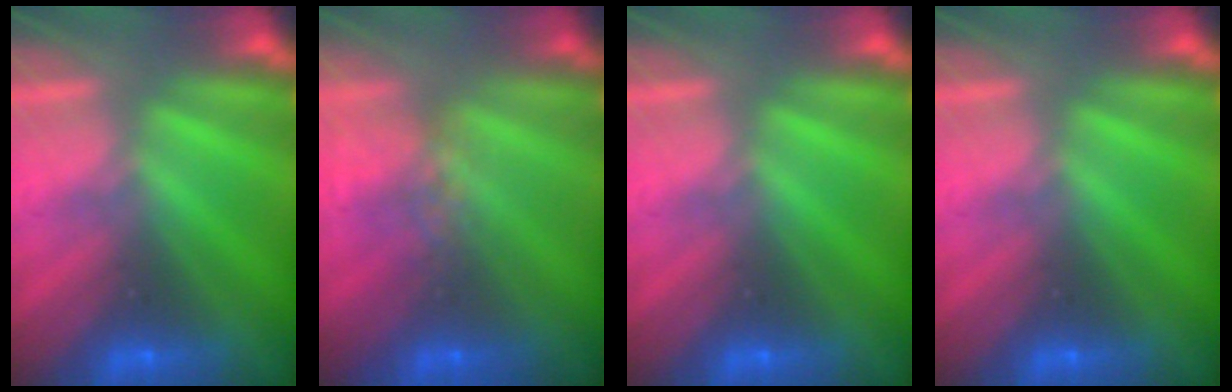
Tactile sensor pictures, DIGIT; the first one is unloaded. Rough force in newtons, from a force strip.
{"total": 4.2}
{"total": 0.0}
{"total": 0.0}